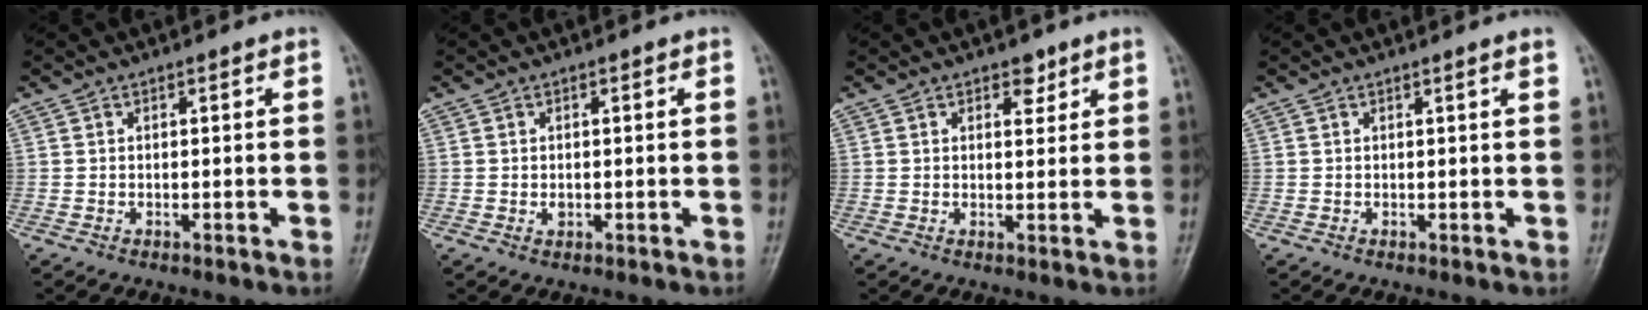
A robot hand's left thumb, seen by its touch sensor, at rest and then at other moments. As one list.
[{"total": 1.3, "force": [-0.1, 1.0, 0.7], "torque": [-0.007, 0.000, 0.000]}, {"total": 3.1, "force": [1.9, 1.7, 1.6], "torque": [-0.004, -0.010, 0.027]}, {"total": 0.8, "force": [0.6, -0.1, 0.5], "torque": [-0.011, -0.002, 0.009]}]